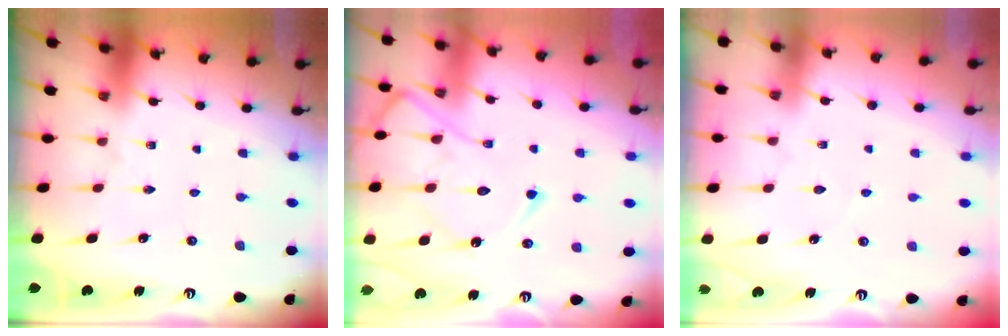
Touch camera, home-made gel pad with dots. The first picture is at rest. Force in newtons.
{"total": 13.4, "press": 13.4, "slide": 0.9}
{"total": 2.4, "press": 2.4, "slide": 0.3}